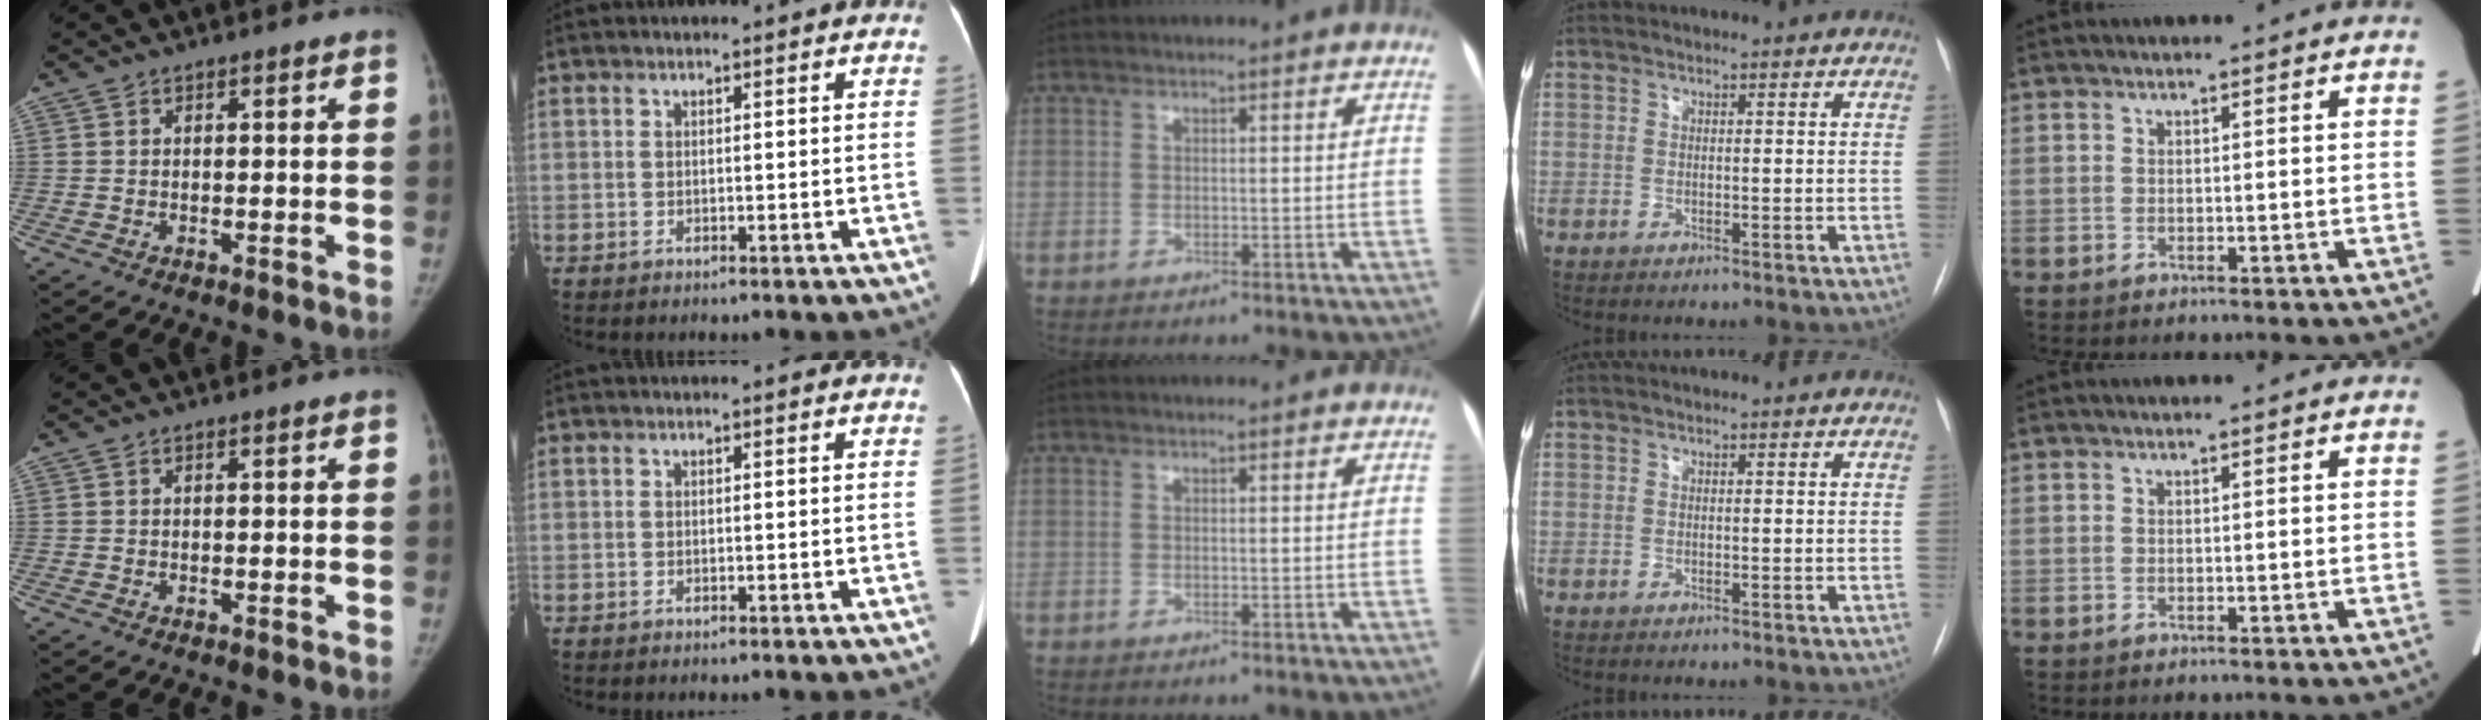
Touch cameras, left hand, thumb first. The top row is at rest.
{}